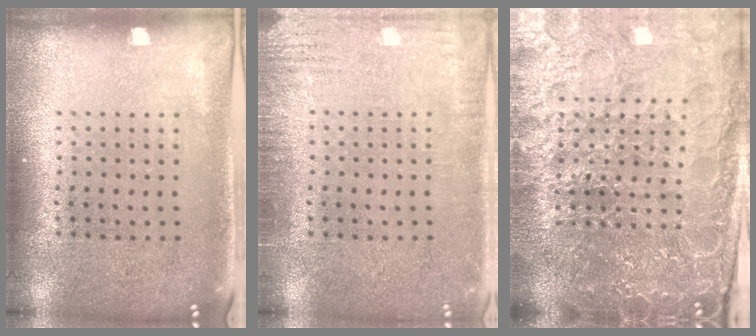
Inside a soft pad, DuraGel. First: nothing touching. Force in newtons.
{"total": 2.5, "press": 2.5, "slide": 0.4}
{"total": 5.8, "press": 5.2, "slide": 2.5}